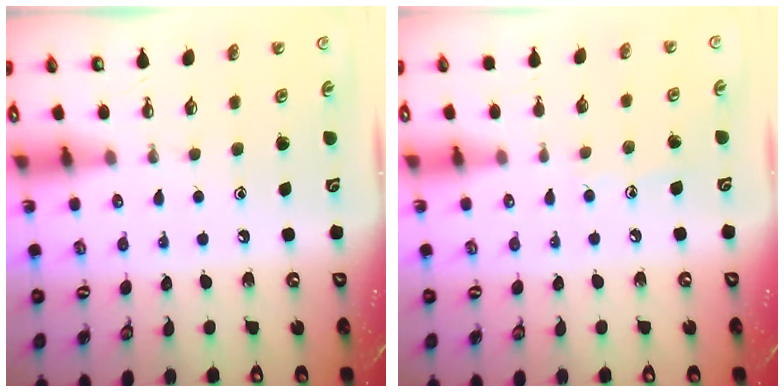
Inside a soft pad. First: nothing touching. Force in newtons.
{"total": 5.2, "press": 5.1, "slide": 0.5}